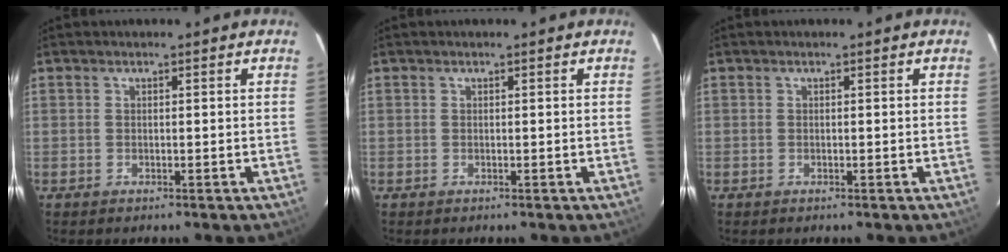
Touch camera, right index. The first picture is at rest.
{"total": 0.0}
{"total": 0.0}